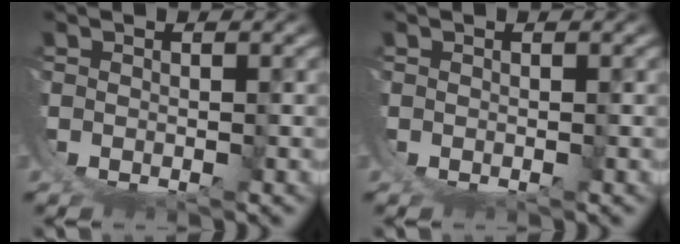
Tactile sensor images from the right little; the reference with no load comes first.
{"total": 0.0}